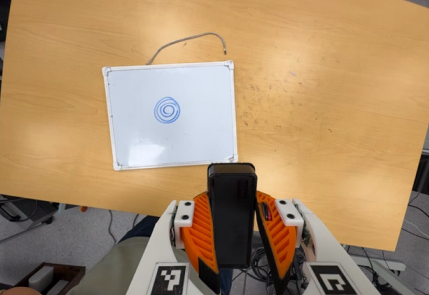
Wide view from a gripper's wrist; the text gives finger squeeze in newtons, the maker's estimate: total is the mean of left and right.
{"total": 8.6, "left": 7.4, "right": 9.8}